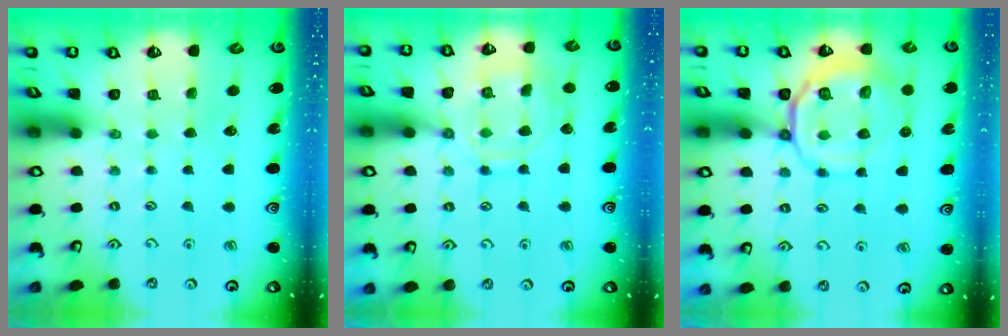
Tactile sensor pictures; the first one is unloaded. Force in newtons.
{"total": 12.8, "press": 12.8, "slide": 1.0}
{"total": 10.2, "press": 10.0, "slide": 1.8}